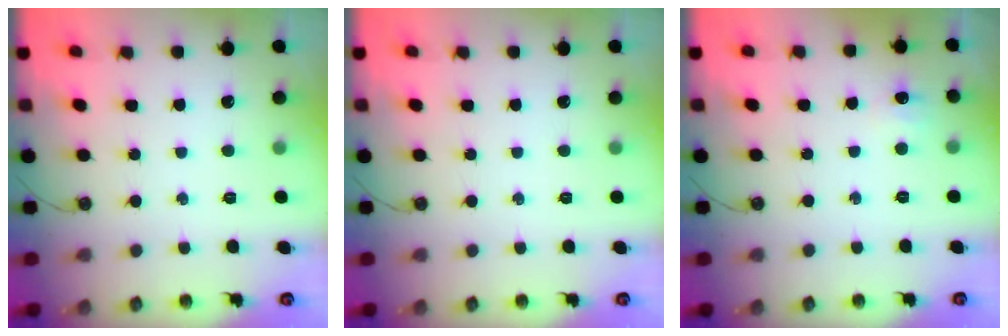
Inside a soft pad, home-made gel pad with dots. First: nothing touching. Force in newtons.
{"total": 0.0}
{"total": 4.8, "press": 4.7, "slide": 0.6}